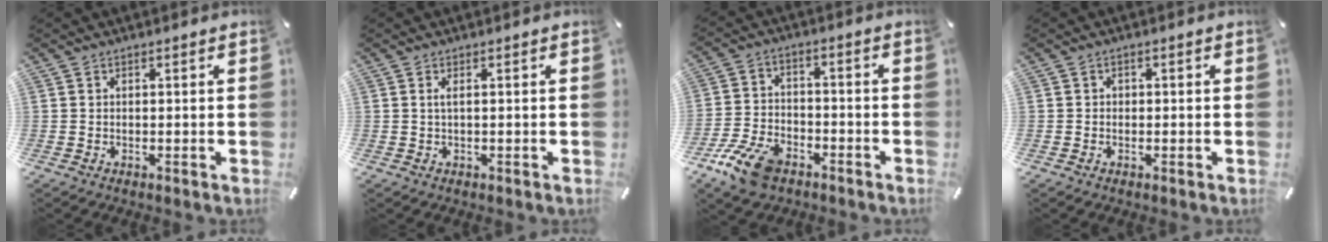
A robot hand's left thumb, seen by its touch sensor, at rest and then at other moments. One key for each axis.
{"total": 1.7, "fx": 0.1, "fy": 0.3, "fz": 1.7, "tx": -0.032, "ty": -0.002, "tz": 0.001}
{"total": 10.9, "fx": -7.0, "fy": 6.2, "fz": 5.7, "tx": -0.109, "ty": 0.040, "tz": -0.126}
{"total": 1.1, "fx": -0.5, "fy": 1.0, "fz": 0.2, "tx": -0.004, "ty": 0.005, "tz": -0.013}